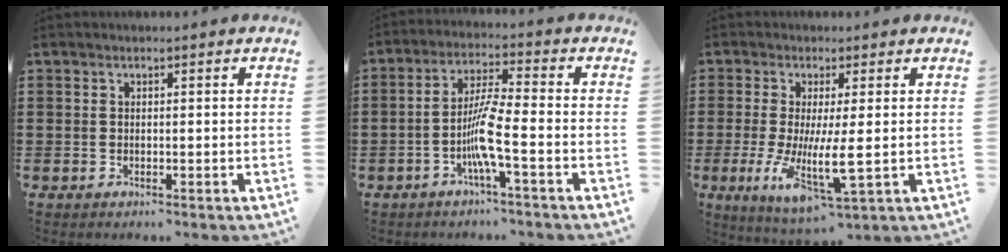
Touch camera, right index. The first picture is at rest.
{"total": 6.9, "force": [-2.6, 0.2, 6.4], "torque": [-0.138, -0.013, -0.057]}
{"total": 8.0, "force": [-0.7, 1.9, 7.7], "torque": [-0.150, -0.020, -0.010]}